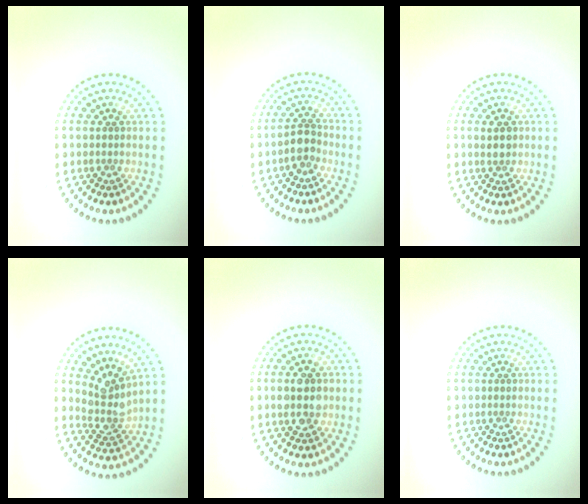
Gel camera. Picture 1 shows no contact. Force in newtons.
{"total": 2.0, "press": 1.7, "slide": 1.0}
{"total": 1.5, "press": 1.4, "slide": 0.4}
{"total": 3.2, "press": 2.3, "slide": 2.2}
{"total": 4.0, "press": 4.0, "slide": 0.1}
{"total": 0.0}